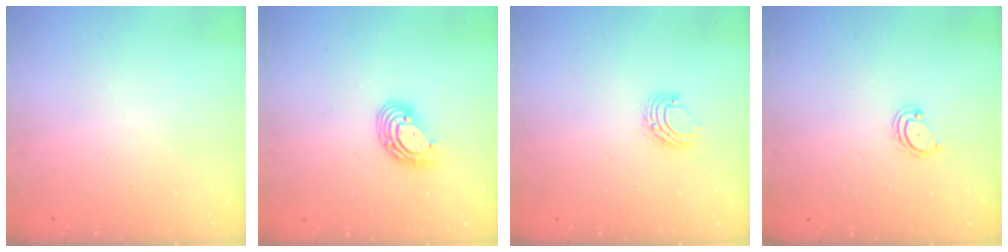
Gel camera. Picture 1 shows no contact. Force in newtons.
{"total": 9.6, "press": 9.4, "slide": 1.9}
{"total": 5.5, "press": 5.4, "slide": 0.6}
{"total": 3.3, "press": 3.3, "slide": 0.3}